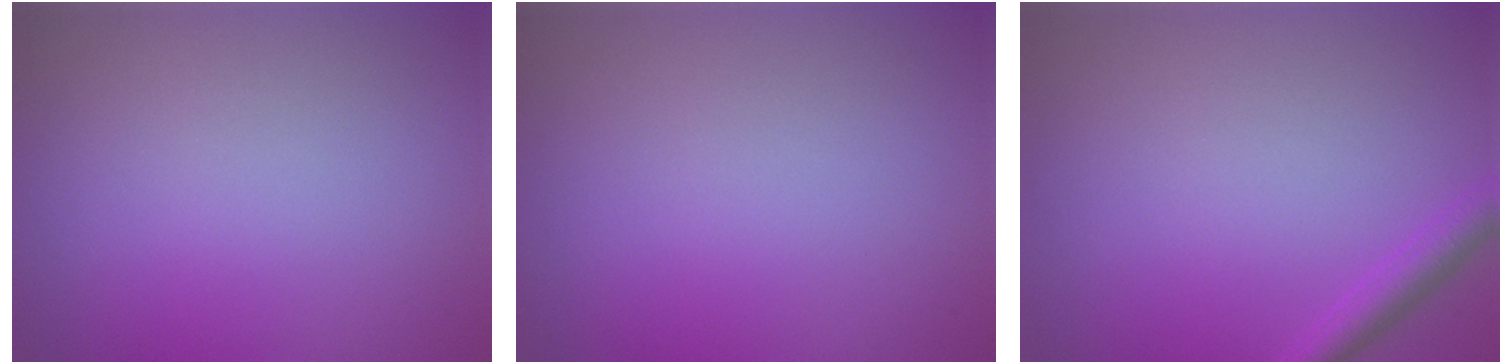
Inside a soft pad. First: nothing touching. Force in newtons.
{"total": 0.0}
{"total": 2.0, "press": 2.0, "slide": 0.2}